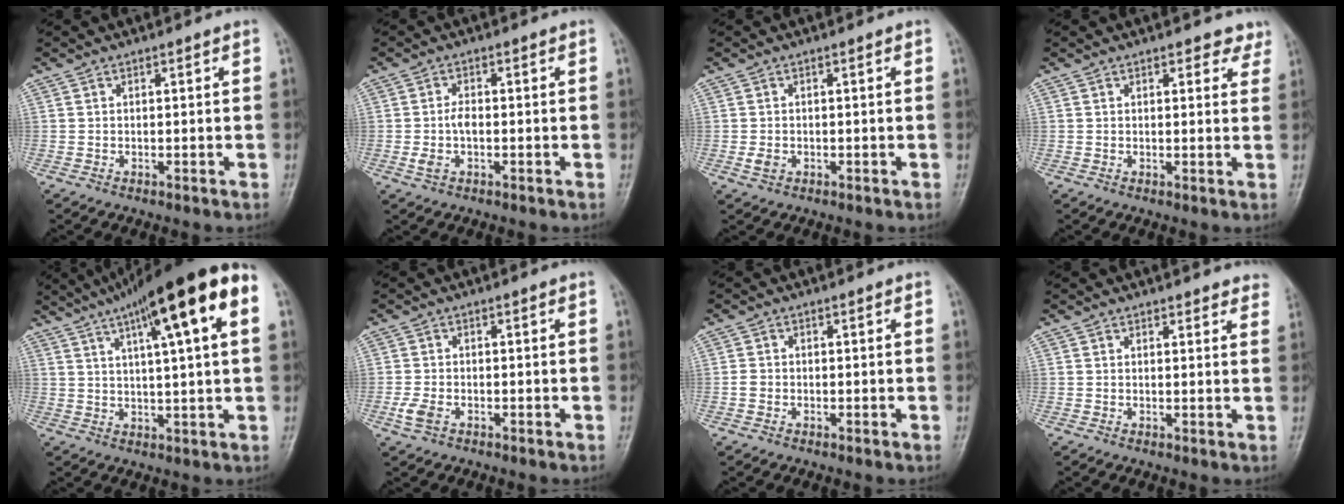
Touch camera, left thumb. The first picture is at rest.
{"total": 3.5, "force": [-0.8, 1.9, 2.8], "torque": [-0.065, 0.010, -0.018]}
{"total": 1.6, "force": [-0.6, 1.2, 0.9], "torque": [-0.021, 0.001, -0.012]}
{"total": 2.6, "force": [1.7, 1.5, 1.2], "torque": [0.009, -0.005, 0.015]}
{"total": 17.9, "force": [7.6, 2.8, 15.9], "torque": [-0.249, 0.013, 0.113]}
{"total": 2.9, "force": [-1.4, 1.7, 1.8], "torque": [-0.050, 0.002, -0.029]}
{"total": 1.5, "force": [-0.6, 1.2, 0.6], "torque": [-0.013, 0.005, -0.016]}
{"total": 4.0, "force": [3.6, 1.4, 0.9], "torque": [0.024, -0.012, 0.025]}